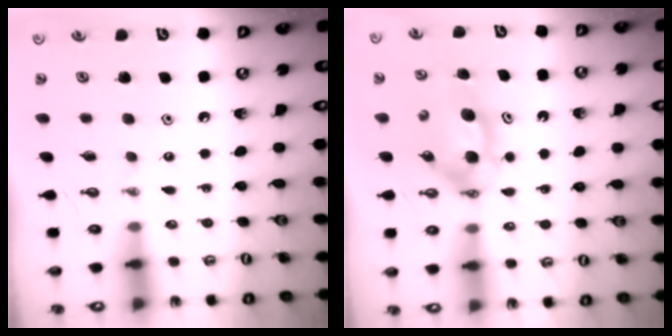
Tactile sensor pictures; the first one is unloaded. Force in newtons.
{"total": 5.8, "press": 5.6, "slide": 1.5}